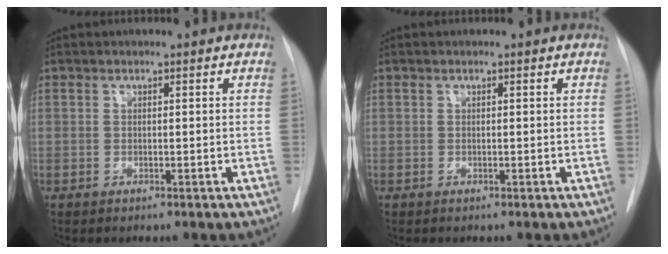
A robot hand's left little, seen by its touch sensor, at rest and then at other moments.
{"total": 0.0}